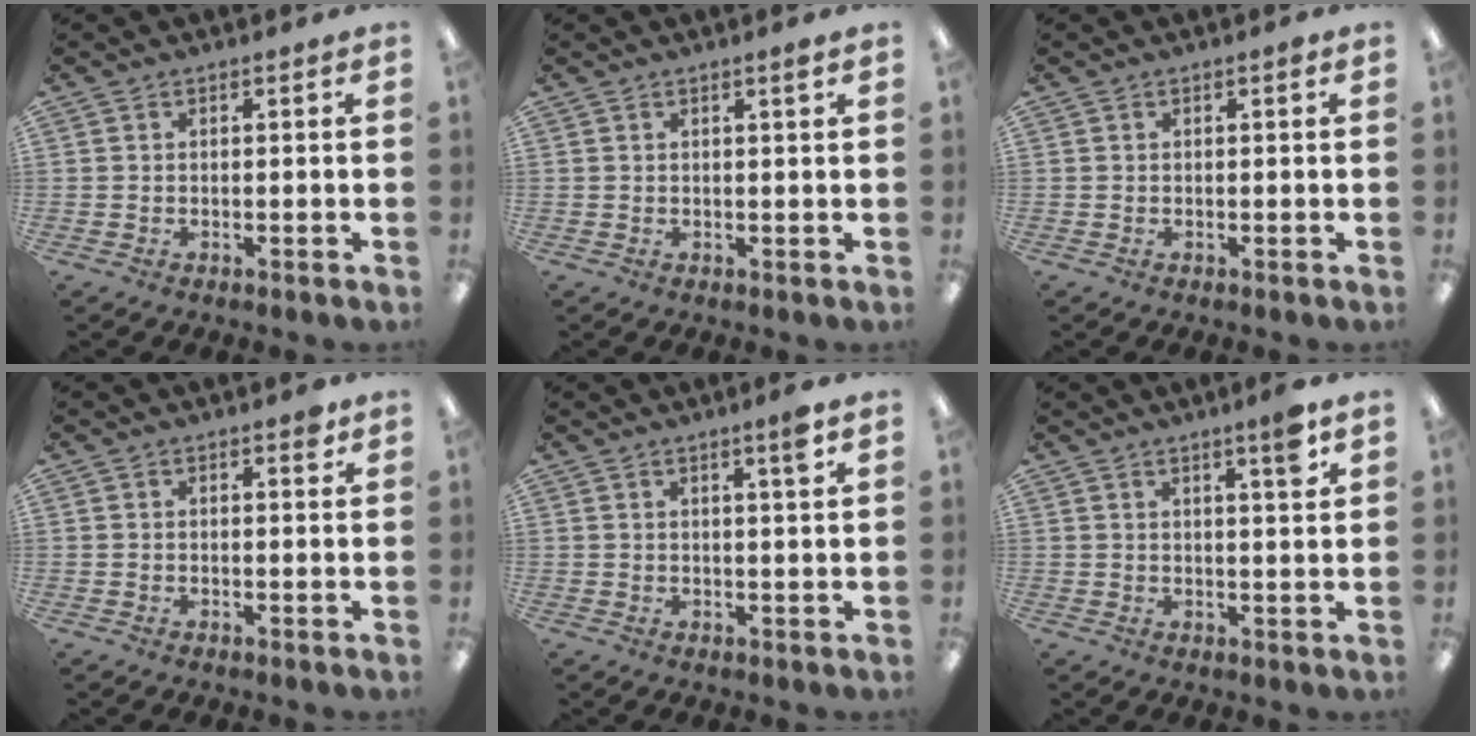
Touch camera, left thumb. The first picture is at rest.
{"total": 1.3, "force": [0.8, 0.0, 0.9], "torque": [-0.012, -0.004, 0.012]}
{"total": 0.5, "force": [0.2, 0.1, 0.5], "torque": [-0.010, 0.002, 0.003]}
{"total": 1.8, "force": [1.2, 0.7, 1.2], "torque": [-0.010, -0.004, 0.018]}
{"total": 3.6, "force": [2.3, 0.1, 2.8], "torque": [-0.044, -0.006, 0.034]}
{"total": 5.1, "force": [3.2, 0.4, 4.0], "torque": [-0.054, -0.015, 0.047]}